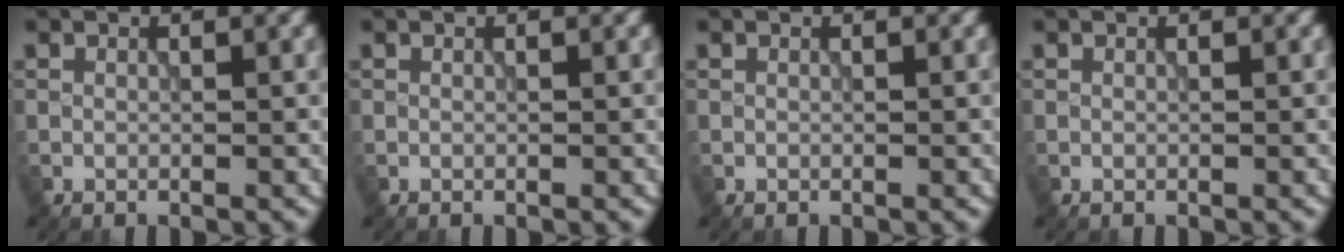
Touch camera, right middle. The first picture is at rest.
{"total": 0.0}
{"total": 0.0}
{"total": 0.0}